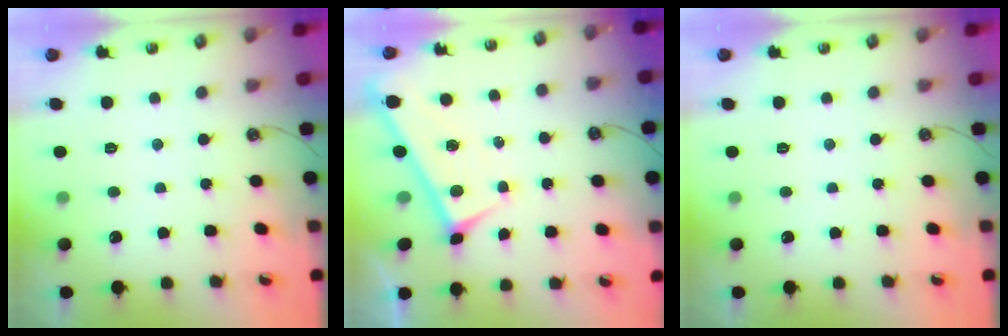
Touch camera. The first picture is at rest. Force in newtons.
{"total": 0.0}
{"total": 0.0}